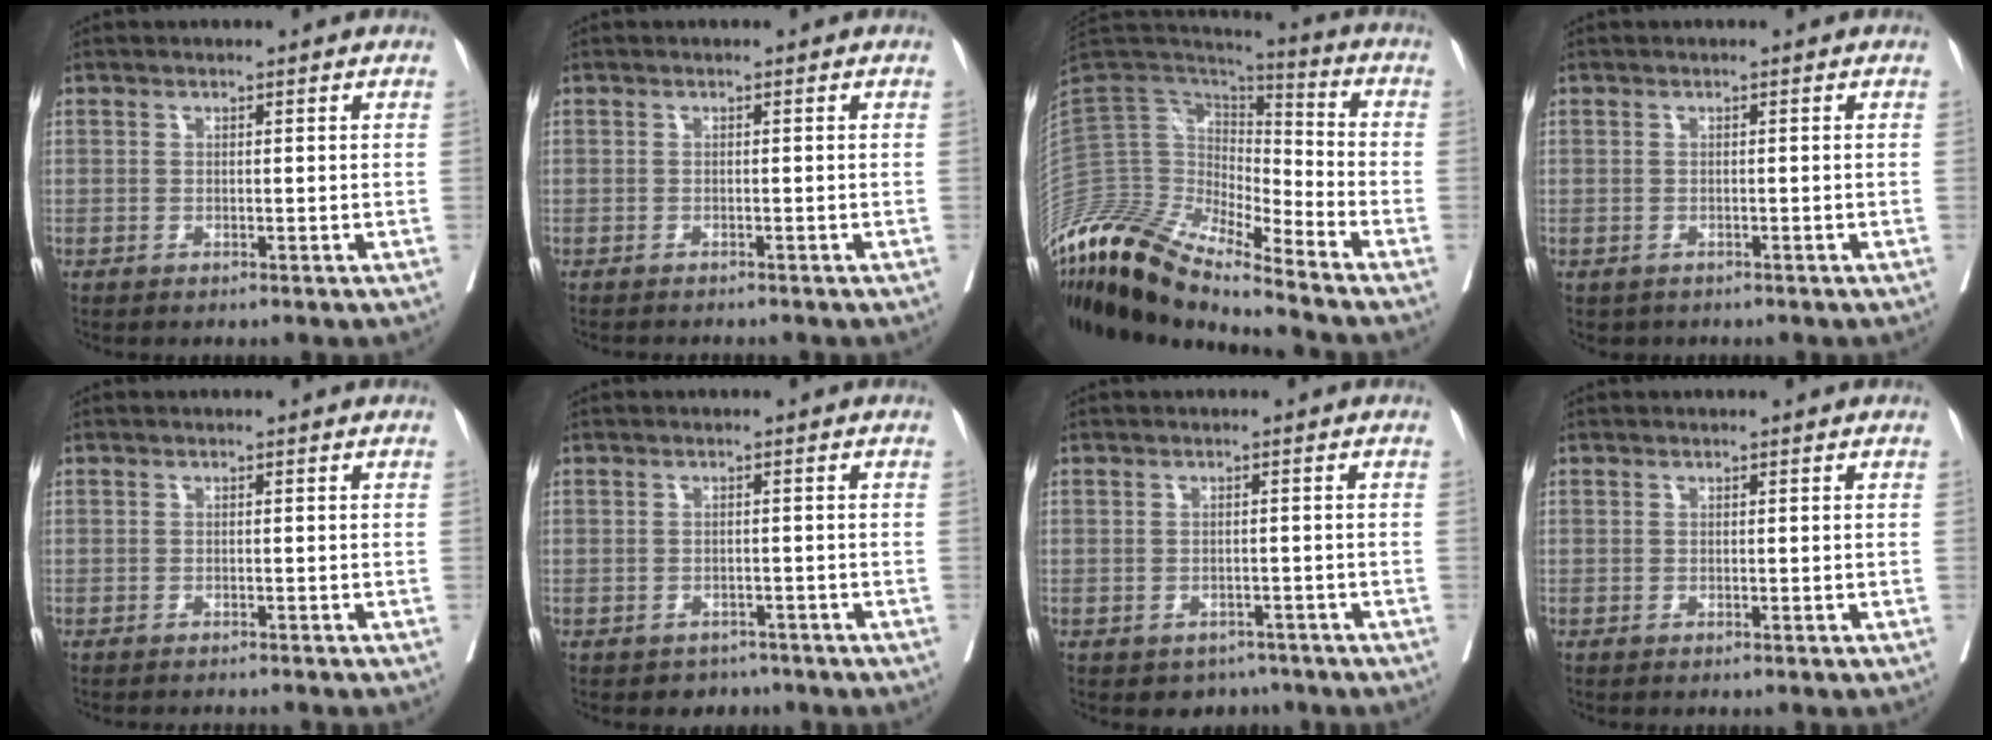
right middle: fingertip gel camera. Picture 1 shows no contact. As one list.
[{"total": 2.5, "force": [-2.4, 0.3, 0.8], "torque": [-0.009, -0.003, -0.030]}, {"total": 17.8, "force": [-15.2, 2.5, 9.0], "torque": [-0.171, 0.042, -0.286]}, {"total": 1.3, "force": [-0.8, 0.9, 0.3], "torque": [-0.009, 0.000, -0.007]}, {"total": 3.3, "force": [-3.2, 0.0, 1.0], "torque": [-0.006, -0.005, -0.042]}, {"total": 2.7, "force": [-2.1, 1.7, -0.2], "torque": [0.002, 0.006, -0.032]}, {"total": 3.1, "force": [-2.4, 2.0, 0.4], "torque": [0.004, 0.008, -0.028]}, {"total": 0.0}]